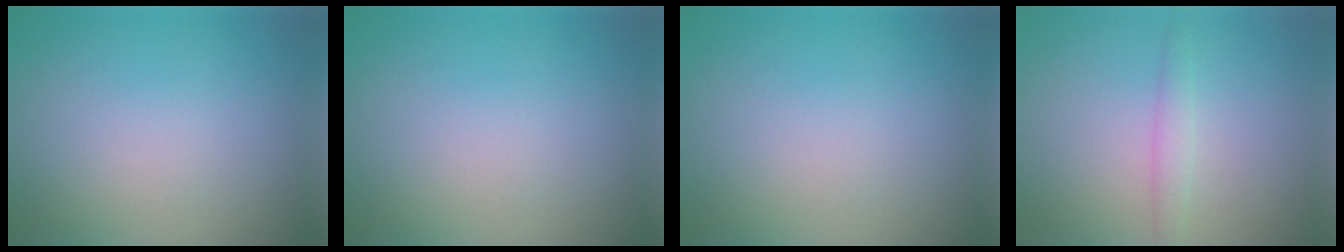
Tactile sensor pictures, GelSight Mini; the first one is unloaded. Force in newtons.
{"total": 0.0}
{"total": 0.0}
{"total": 1.5, "press": 1.5, "slide": 0.1}